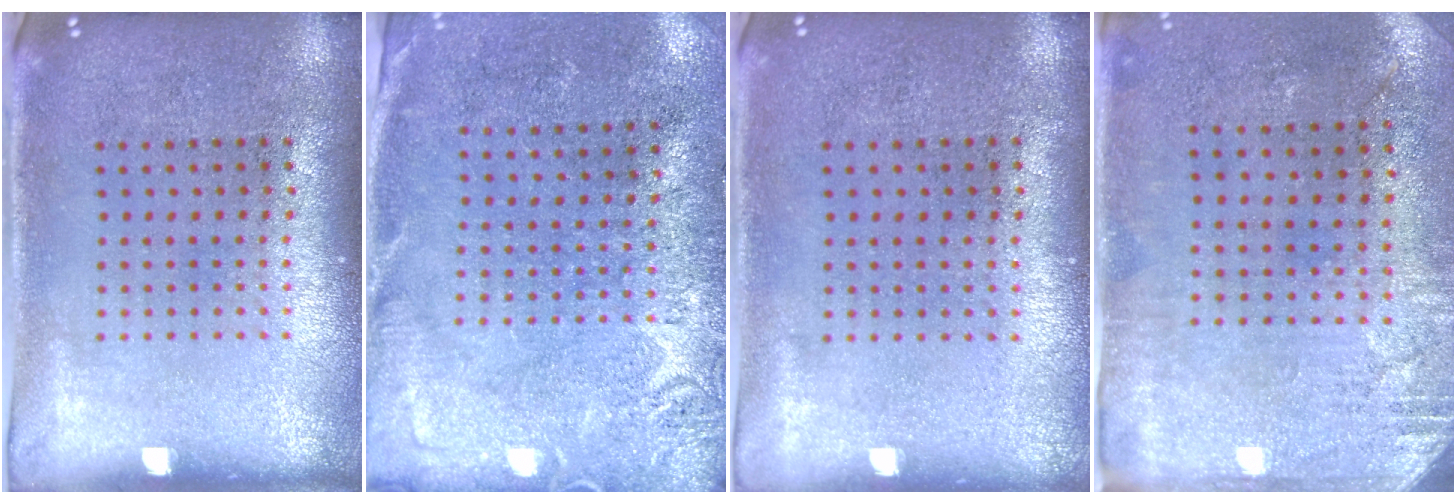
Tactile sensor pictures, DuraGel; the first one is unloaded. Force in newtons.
{"total": 2.7, "press": 2.4, "slide": 1.2}
{"total": 0.0}
{"total": 2.8, "press": 2.3, "slide": 1.6}